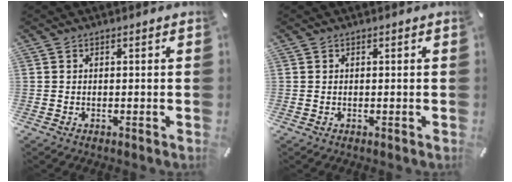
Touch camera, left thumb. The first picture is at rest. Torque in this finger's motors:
{"motor_torque": [-0.12, -0.12, -0.02, 0.02, 0.00]}